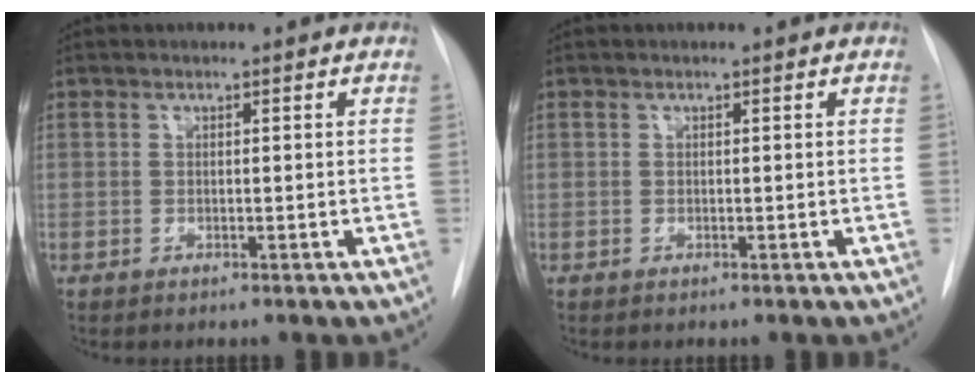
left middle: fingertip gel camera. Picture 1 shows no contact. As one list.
[{"total": 0.0}]